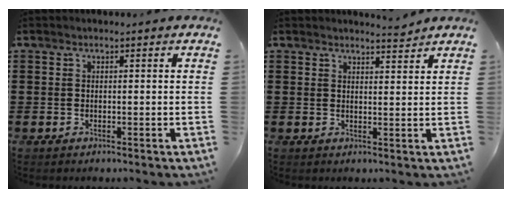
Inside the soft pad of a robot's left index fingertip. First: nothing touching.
{"total": 2.6, "force": [2.5, -0.1, 0.4], "torque": [-0.016, -0.005, 0.048]}